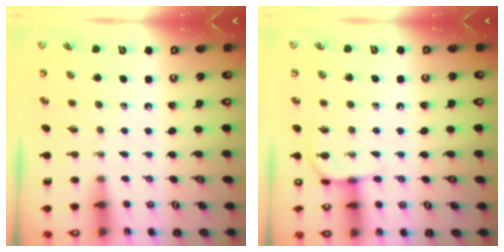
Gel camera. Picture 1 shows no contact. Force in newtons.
{"total": 6.4, "press": 6.4, "slide": 0.8}